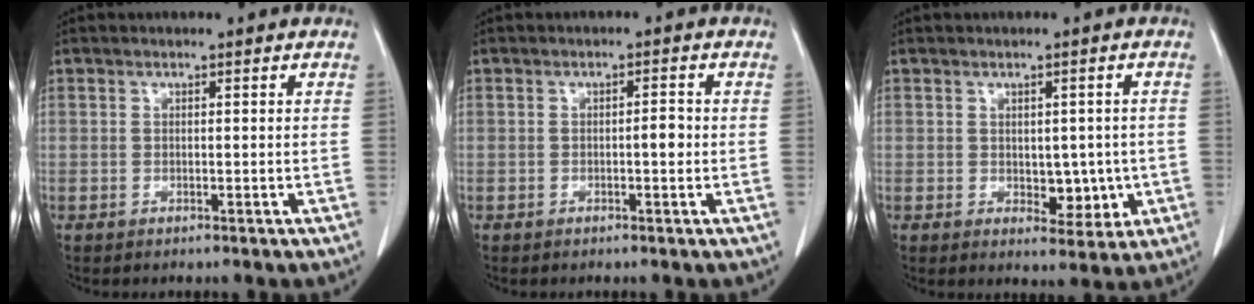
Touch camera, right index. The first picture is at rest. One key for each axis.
{"total": 1.9, "fx": -0.3, "fy": 0.5, "fz": 1.8, "tx": -0.024, "ty": 0.004, "tz": -0.007}
{"total": 5.2, "fx": -0.6, "fy": 3.1, "fz": 4.1, "tx": -0.043, "ty": 0.002, "tz": 0.003}